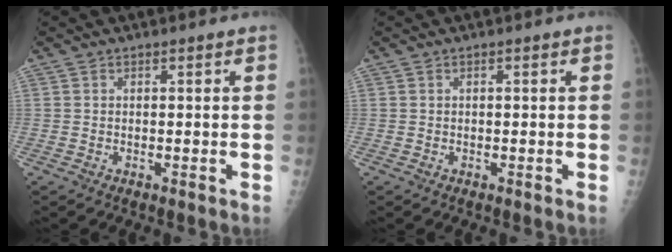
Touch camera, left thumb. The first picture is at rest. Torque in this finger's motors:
{"motor_torque": [-0.05, 0.05, -0.02, 0.02, 0.00]}